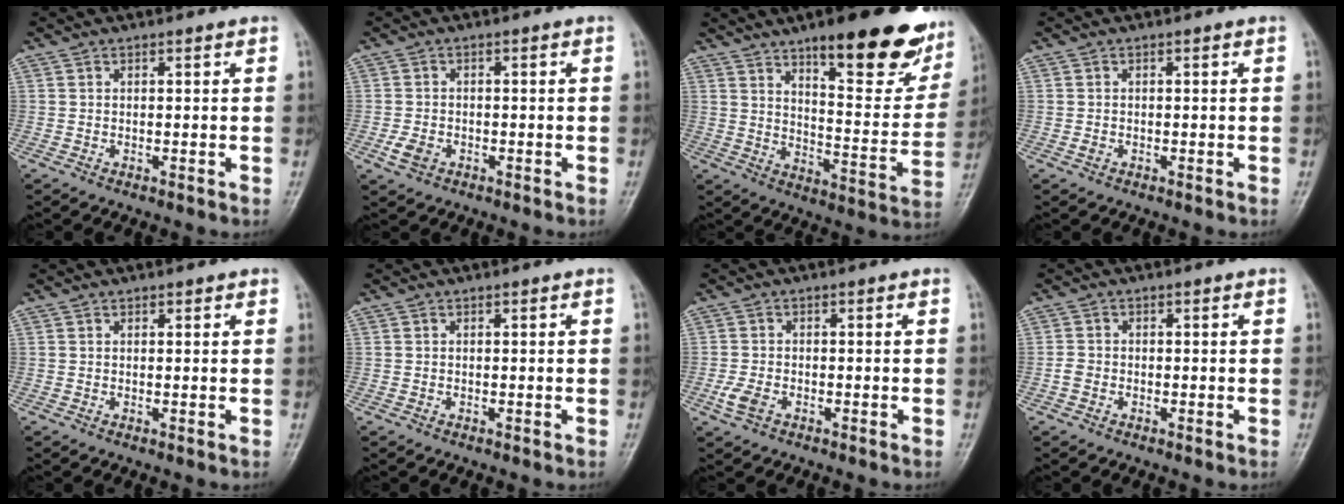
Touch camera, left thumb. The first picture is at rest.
{"total": 2.9, "force": [-1.3, 2.0, 1.6], "torque": [-0.034, 0.003, -0.025]}
{"total": 23.1, "force": [14.4, 7.1, 16.6], "torque": [-0.176, -0.066, 0.204]}
{"total": 0.6, "force": [-0.4, 0.5, 0.2], "torque": [-0.010, 0.000, -0.009]}
{"total": 0.6, "force": [0.4, 0.4, 0.3], "torque": [0.001, -0.001, 0.001]}
{"total": 0.0}
{"total": 3.1, "force": [-1.6, 1.9, 2.0], "torque": [-0.053, 0.003, -0.032]}
{"total": 1.8, "force": [-0.9, 1.4, 0.8], "torque": [-0.018, 0.006, -0.022]}